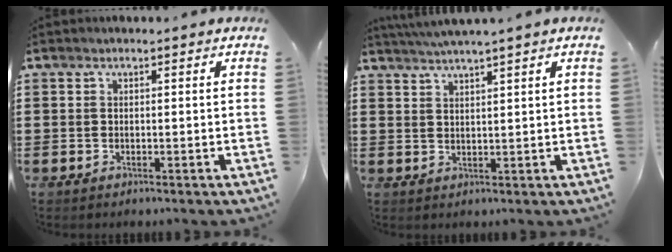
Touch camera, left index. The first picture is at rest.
{"total": 2.3, "force": [2.0, -1.0, 0.6], "torque": [-0.014, -0.005, 0.036]}